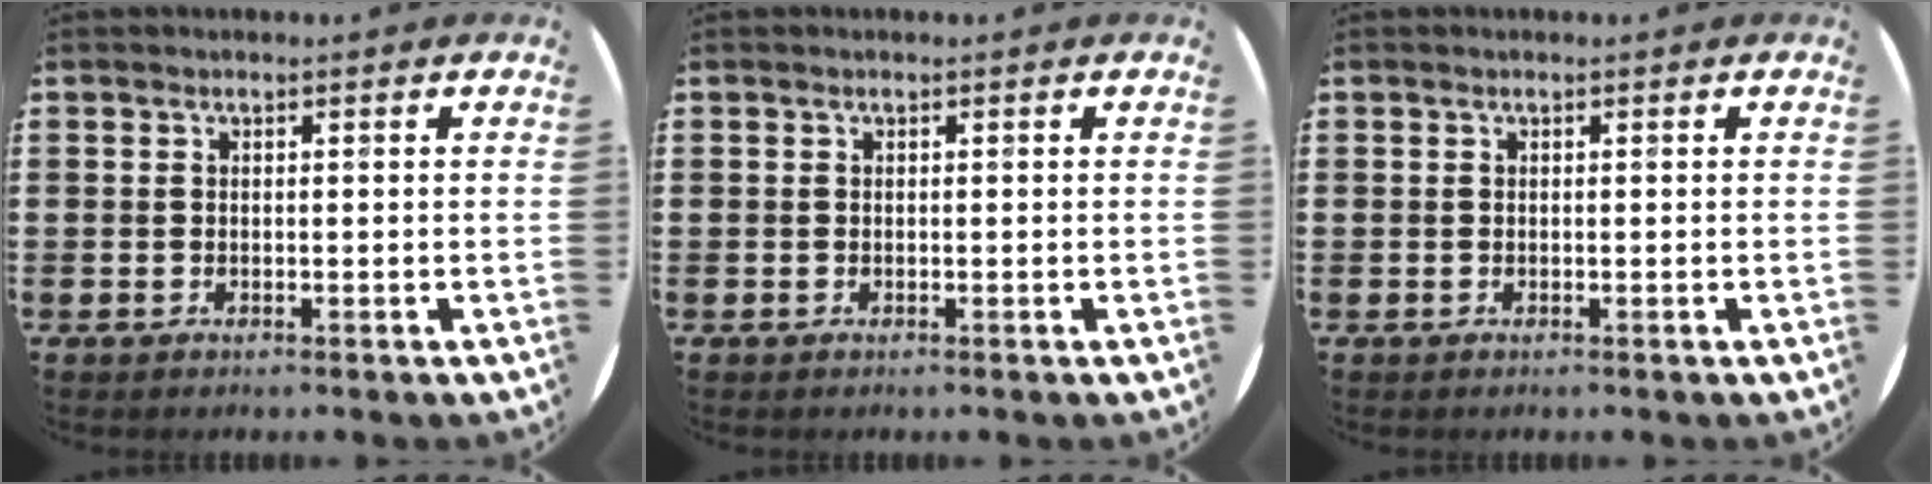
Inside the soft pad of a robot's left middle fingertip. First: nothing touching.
{"total": 0.0}
{"total": 0.0}